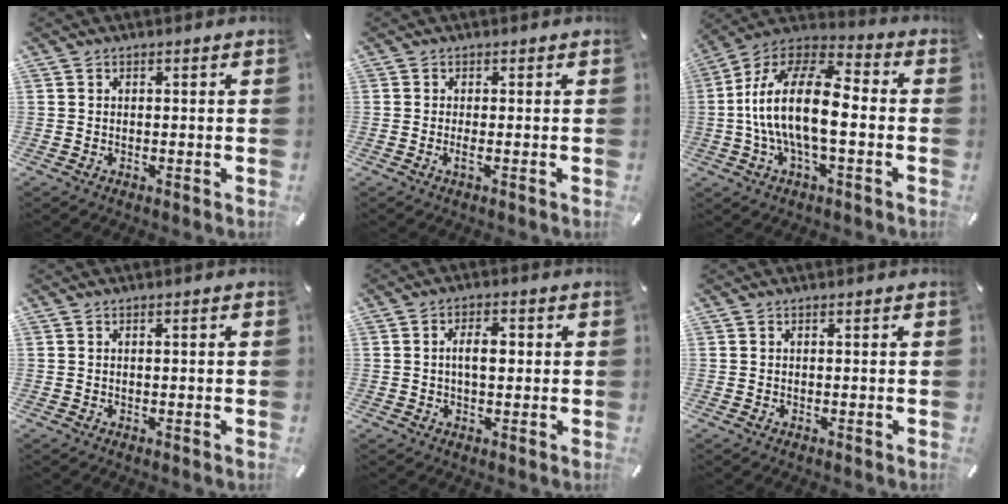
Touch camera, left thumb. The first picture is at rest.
{"total": 1.7, "force": [-0.3, 0.1, 1.7], "torque": [-0.030, -0.008, -0.005]}
{"total": 18.1, "force": [-2.2, 8.2, 16.0], "torque": [-0.327, 0.003, -0.041]}
{"total": 0.9, "force": [-0.1, 0.1, 0.9], "torque": [-0.015, -0.001, -0.001]}
{"total": 5.1, "force": [0.3, 2.8, 4.3], "torque": [-0.069, 0.005, -0.002]}
{"total": 0.0}